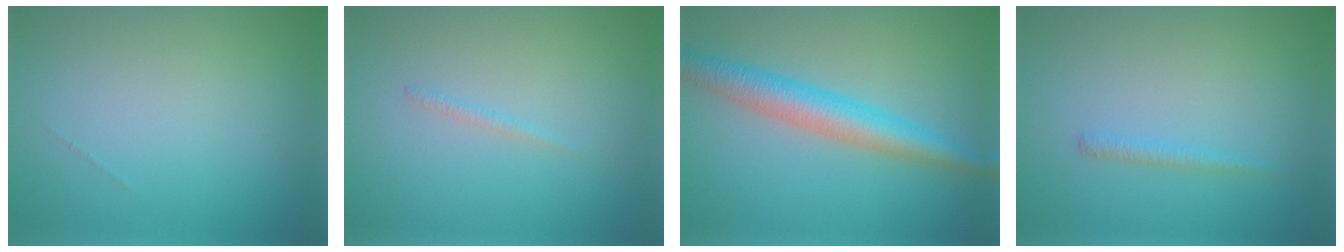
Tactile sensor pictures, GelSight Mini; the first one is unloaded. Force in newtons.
{"total": 0.6, "press": 0.5, "slide": 0.1}
{"total": 4.7, "press": 4.7, "slide": 0.1}
{"total": 0.9, "press": 0.9, "slide": 0.1}